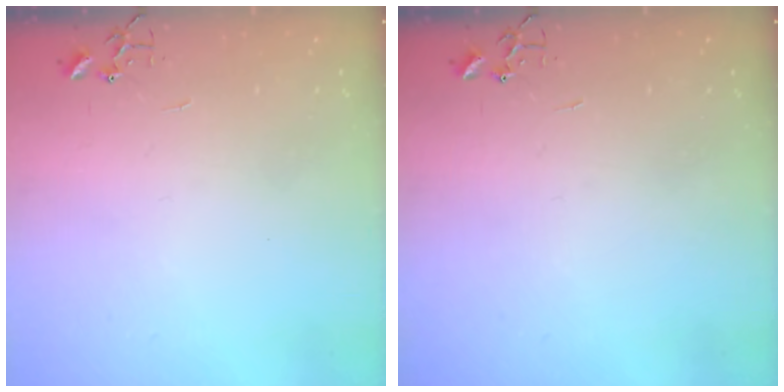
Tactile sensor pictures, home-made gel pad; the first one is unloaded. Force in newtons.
{"total": 0.0}